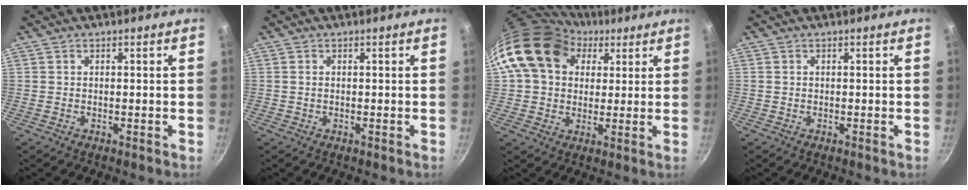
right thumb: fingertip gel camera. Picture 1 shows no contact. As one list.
[{"total": 0.0}, {"total": 16.3, "force": [6.6, 12.3, 8.4], "torque": [-0.124, 0.008, 0.107]}, {"total": 0.0}]